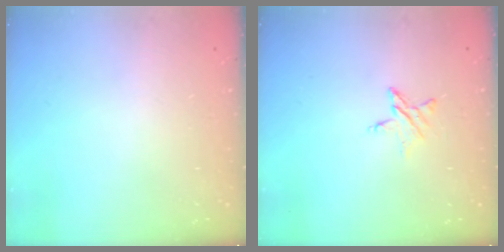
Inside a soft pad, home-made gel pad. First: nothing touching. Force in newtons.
{"total": 4.5, "press": 4.5, "slide": 0.5}